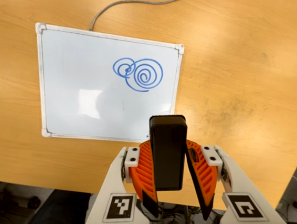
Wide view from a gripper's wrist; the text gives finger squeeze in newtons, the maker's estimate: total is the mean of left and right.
{"total": 5.8, "left": 5.5, "right": 6.1}